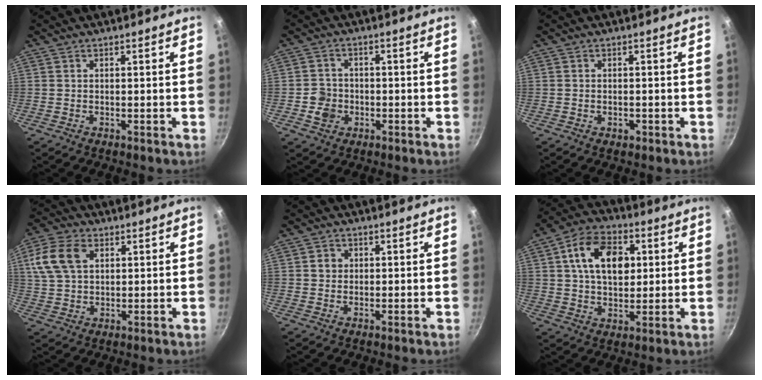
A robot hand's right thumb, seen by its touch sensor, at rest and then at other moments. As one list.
[{"total": 4.6, "force": [-1.3, 4.2, 1.6], "torque": [-0.009, 0.017, -0.026]}, {"total": 1.4, "force": [-0.6, 1.0, 0.9], "torque": [-0.013, 0.002, -0.008]}, {"total": 10.5, "force": [3.5, 7.0, 7.0], "torque": [-0.131, 0.007, 0.062]}, {"total": 2.3, "force": [0.3, 2.1, 0.8], "torque": [-0.002, 0.004, 0.002]}, {"total": 14.2, "force": [3.4, 9.4, 10.1], "torque": [-0.142, 0.005, 0.047]}]